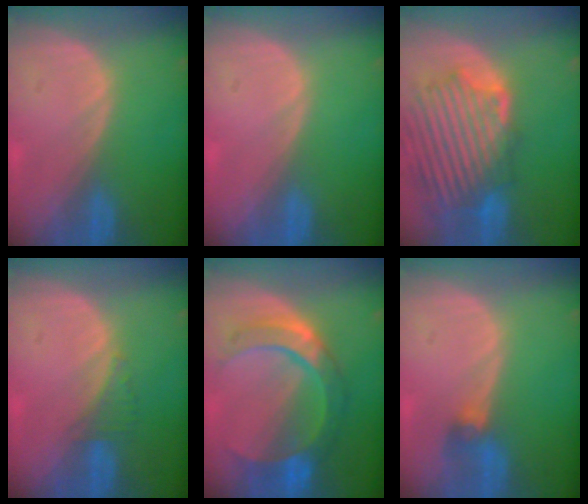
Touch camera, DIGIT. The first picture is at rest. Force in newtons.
{"total": 0.0}
{"total": 12.3, "press": 11.4, "slide": 4.5}
{"total": 1.9, "press": 1.8, "slide": 0.7}
{"total": 8.5, "press": 8.5, "slide": 0.5}
{"total": 2.8, "press": 2.6, "slide": 1.0}